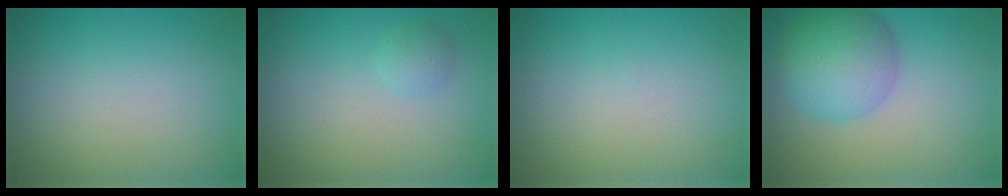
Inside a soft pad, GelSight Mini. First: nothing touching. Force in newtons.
{"total": 1.2, "press": 1.2, "slide": 0.0}
{"total": 0.0}
{"total": 6.8, "press": 6.8, "slide": 0.1}